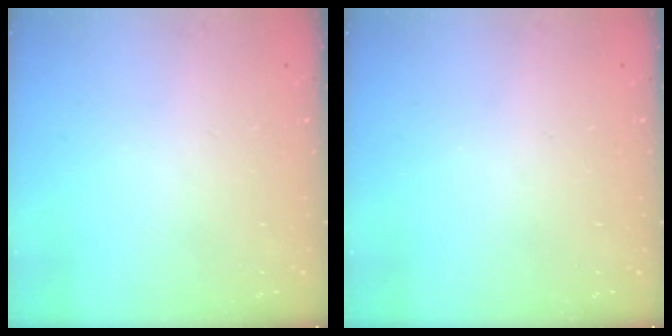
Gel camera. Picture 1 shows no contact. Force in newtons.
{"total": 0.0}